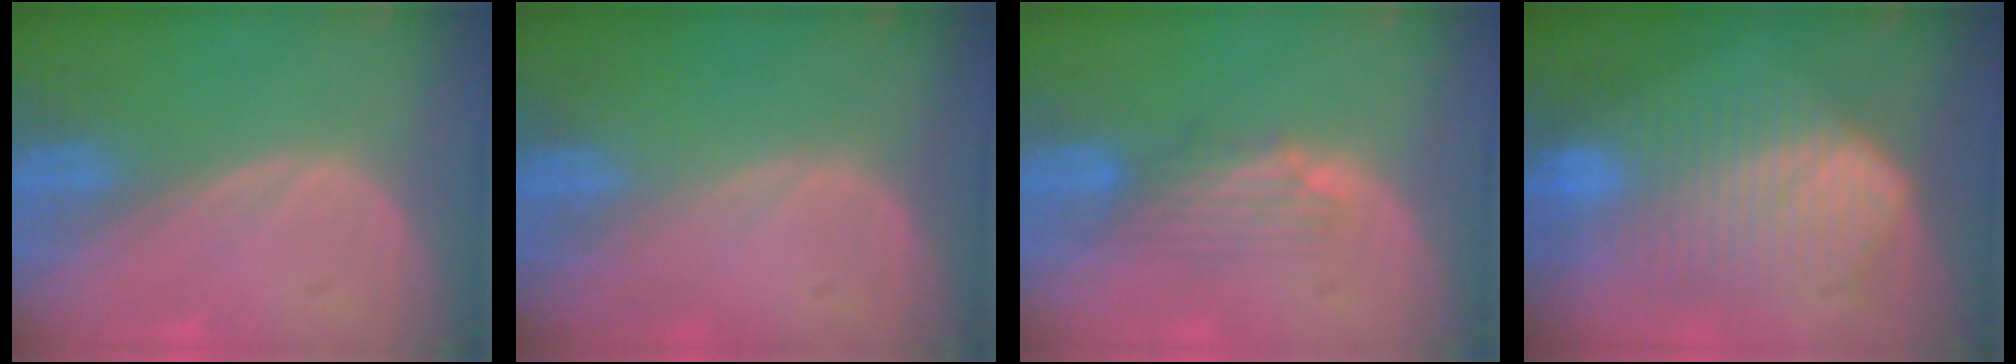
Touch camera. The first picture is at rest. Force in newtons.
{"total": 0.0}
{"total": 3.7, "press": 3.7, "slide": 0.4}
{"total": 10.0, "press": 10.0, "slide": 0.6}